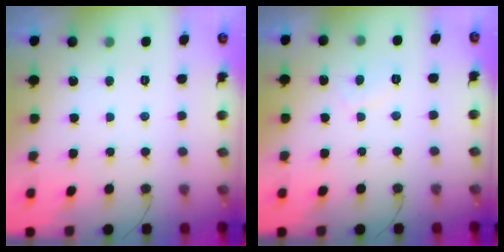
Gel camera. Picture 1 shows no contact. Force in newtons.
{"total": 2.2, "press": 2.1, "slide": 0.7}